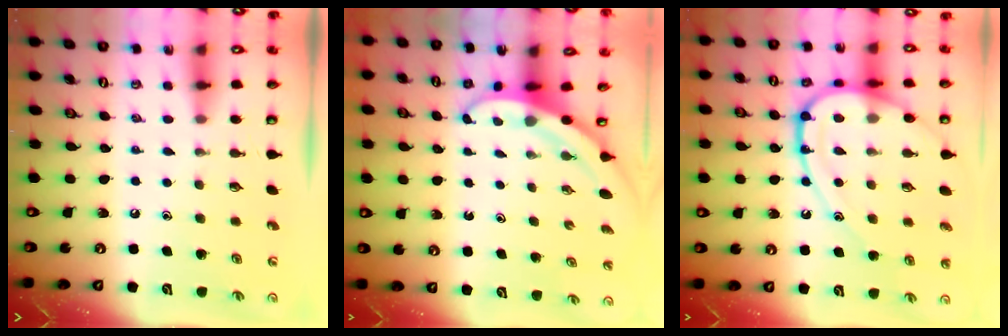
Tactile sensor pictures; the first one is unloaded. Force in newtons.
{"total": 3.5, "press": 3.5, "slide": 0.1}
{"total": 15.8, "press": 15.7, "slide": 1.2}